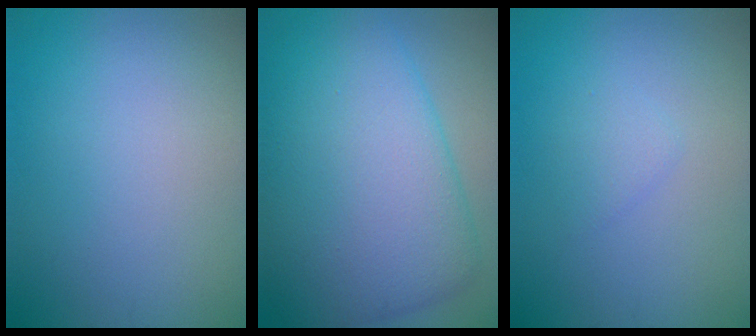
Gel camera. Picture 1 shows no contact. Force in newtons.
{"total": 12.1, "press": 12.1, "slide": 0.3}
{"total": 1.2, "press": 1.2, "slide": 0.1}